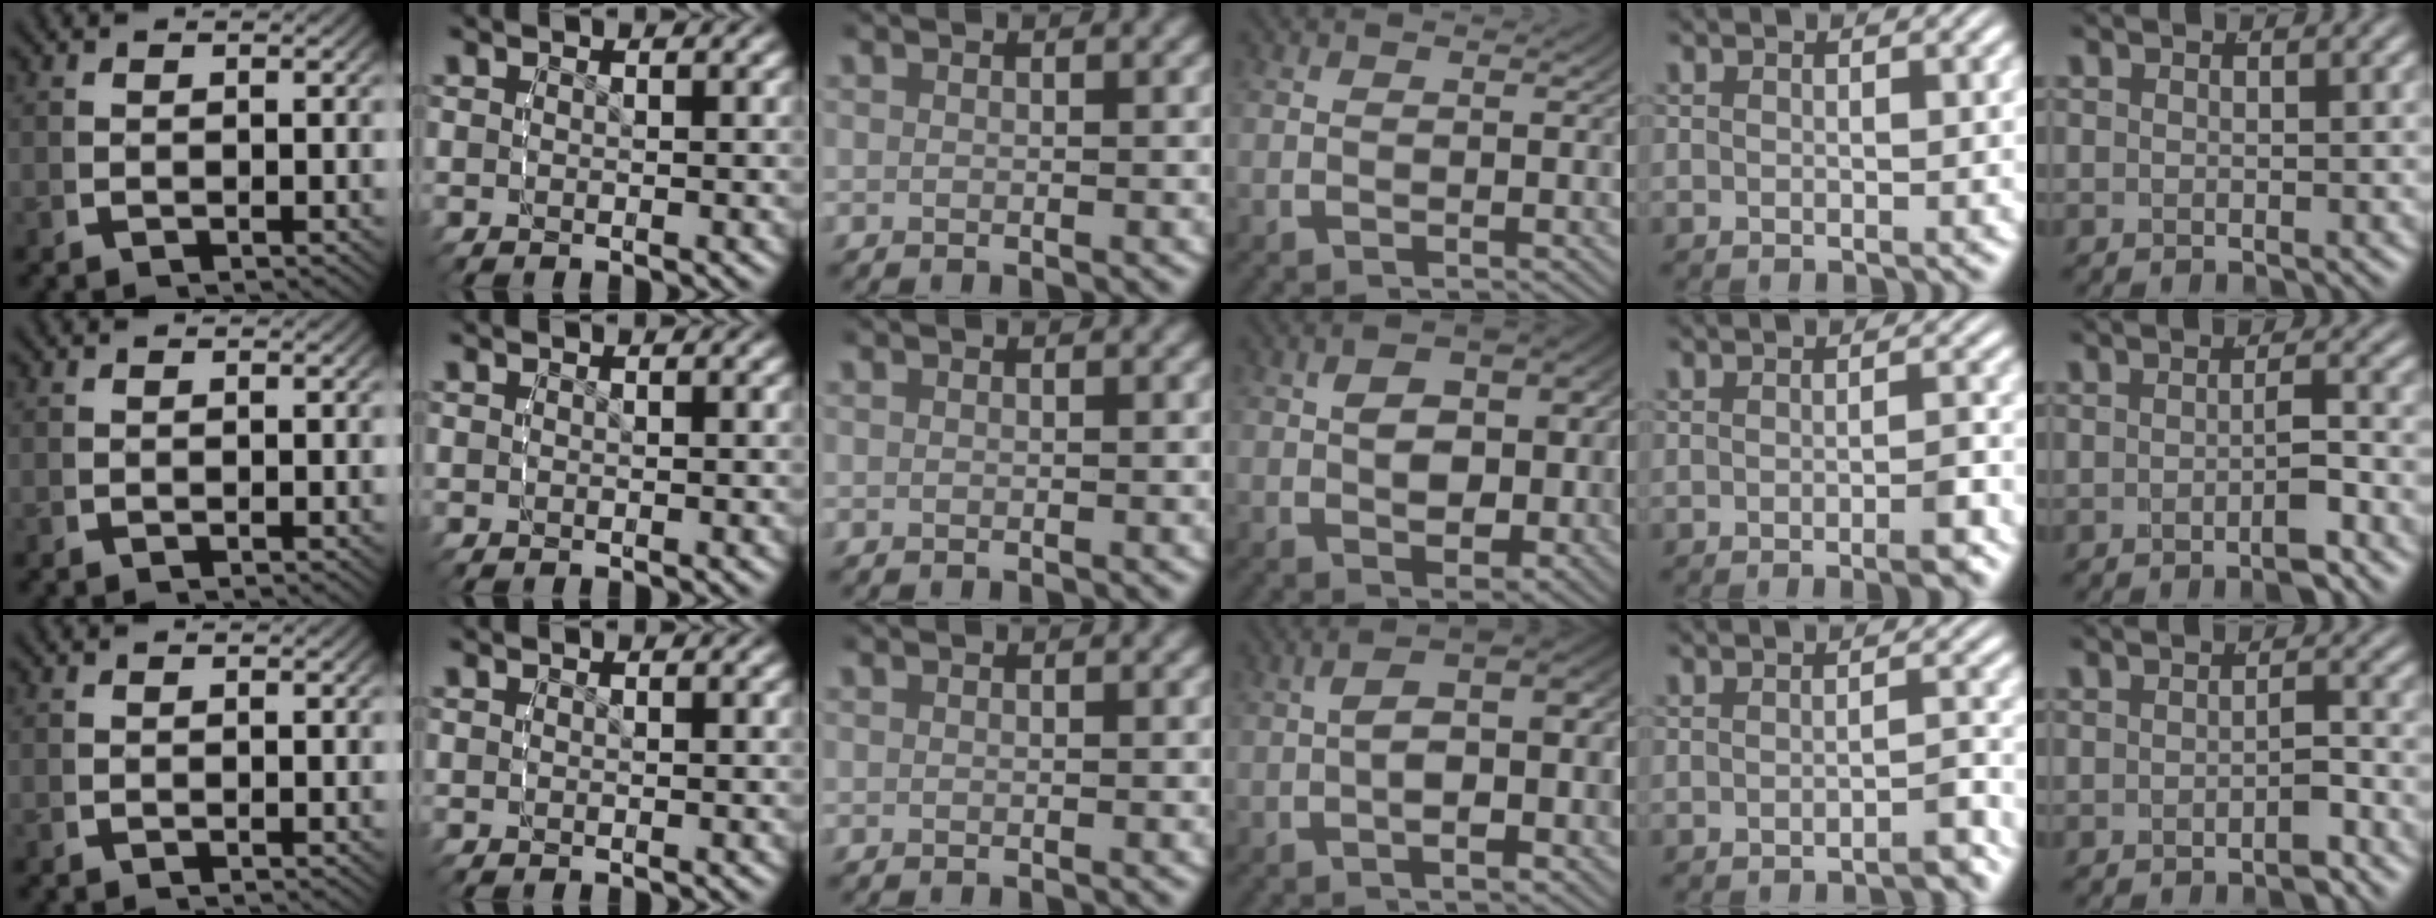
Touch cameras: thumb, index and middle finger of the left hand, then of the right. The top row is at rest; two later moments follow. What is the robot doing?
{"motion": "lift_and_place", "object": "sponge"}